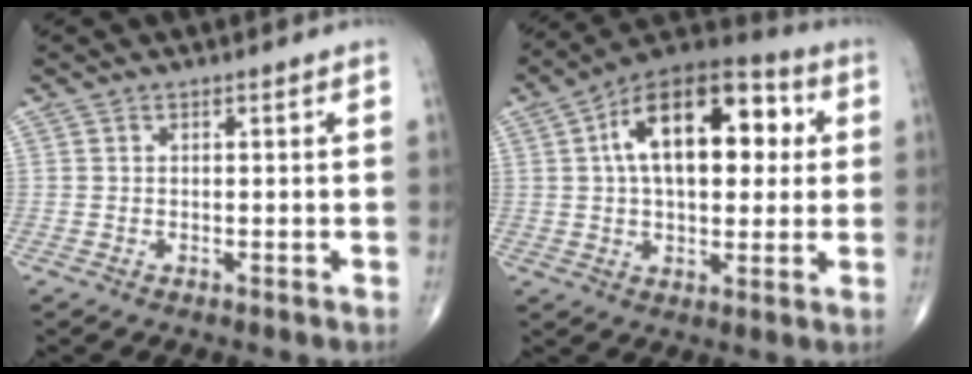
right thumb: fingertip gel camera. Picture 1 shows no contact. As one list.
[{"total": 20.5, "force": [4.4, 11.0, 16.8], "torque": [-0.231, 0.022, 0.058]}]